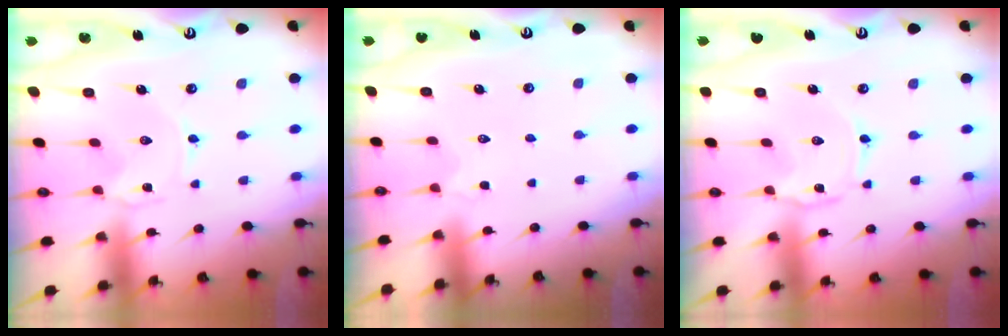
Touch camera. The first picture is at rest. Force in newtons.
{"total": 2.7, "press": 2.5, "slide": 1.0}
{"total": 1.7, "press": 1.7, "slide": 0.2}